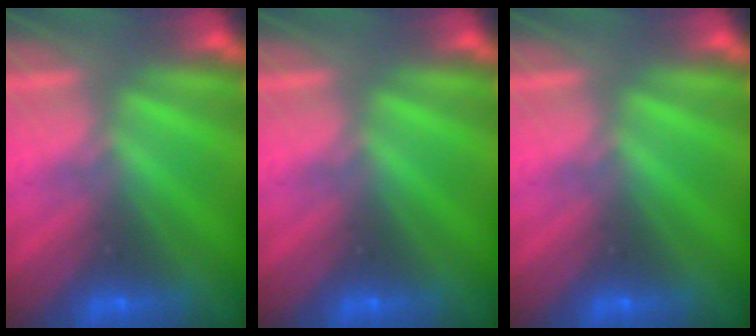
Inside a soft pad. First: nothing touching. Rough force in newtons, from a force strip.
{"total": 0.0}
{"total": 0.0}